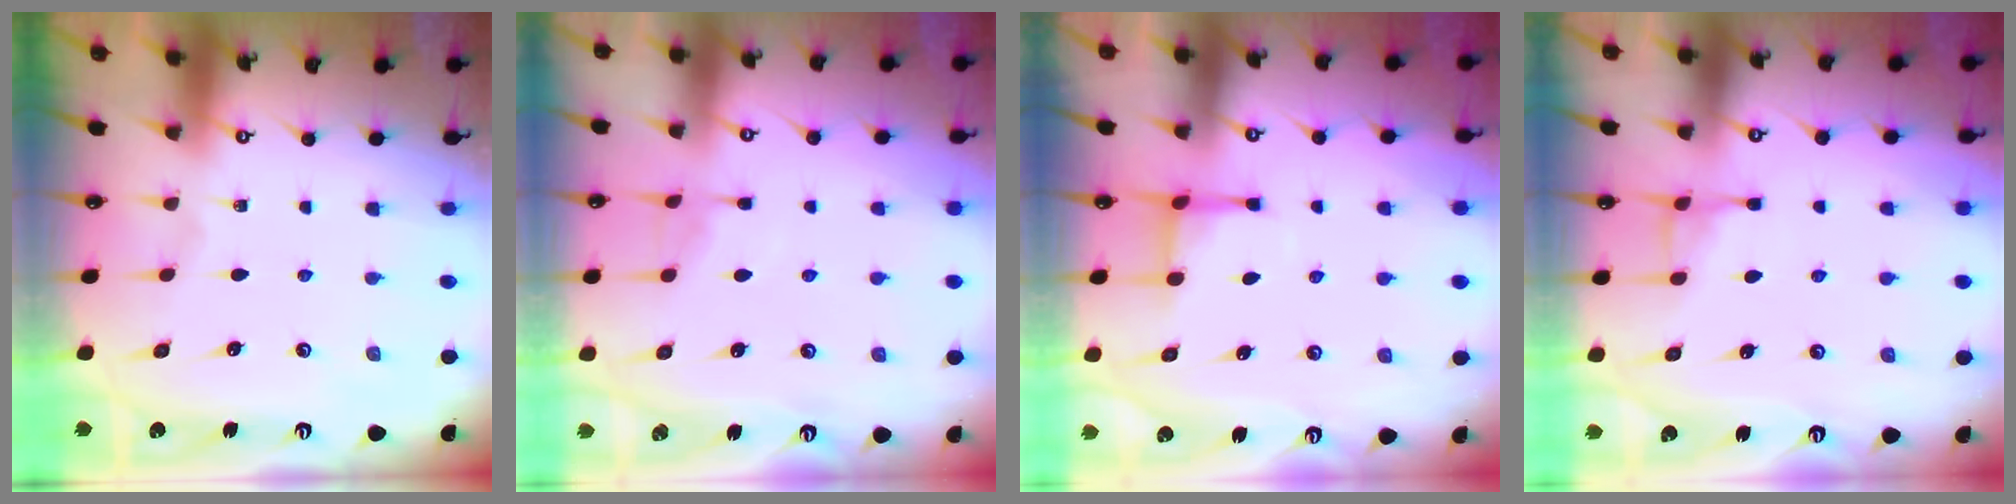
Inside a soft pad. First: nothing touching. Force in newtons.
{"total": 4.6, "press": 4.5, "slide": 0.4}
{"total": 3.7, "press": 3.6, "slide": 0.6}
{"total": 4.3, "press": 4.2, "slide": 0.8}